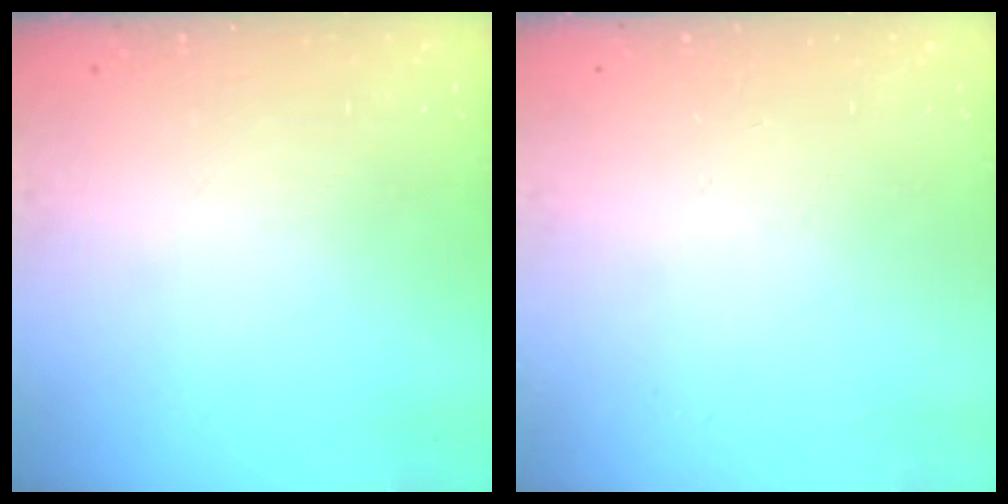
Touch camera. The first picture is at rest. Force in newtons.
{"total": 0.0}